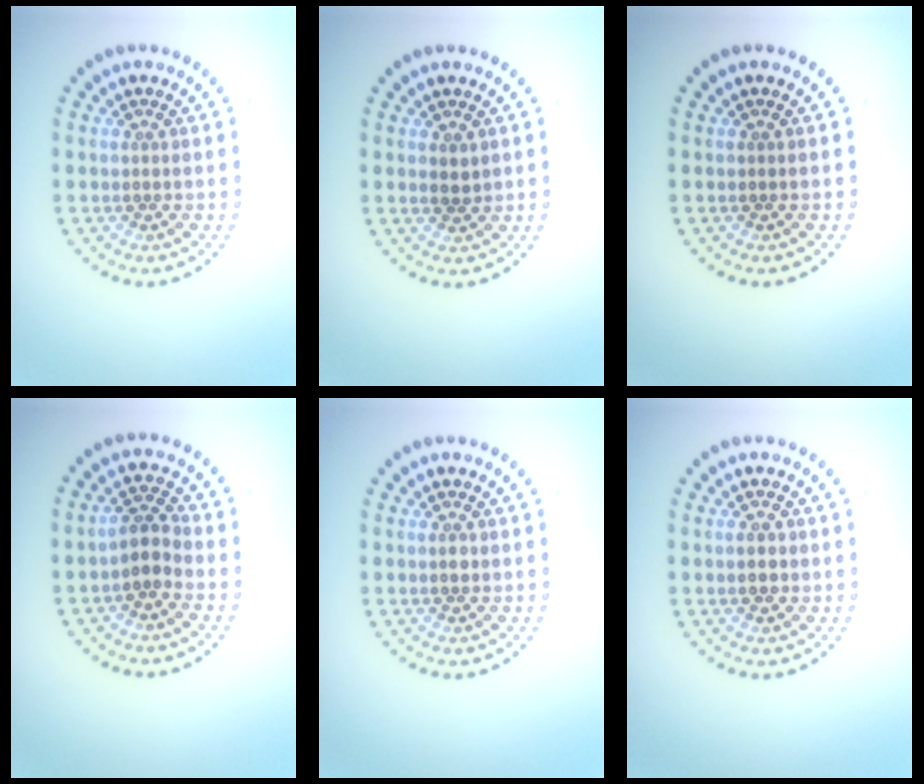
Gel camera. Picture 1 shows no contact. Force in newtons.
{"total": 1.1, "press": 1.1, "slide": 0.3}
{"total": 0.0}
{"total": 2.2, "press": 1.9, "slide": 1.2}
{"total": 0.8, "press": 0.7, "slide": 0.3}
{"total": 1.2, "press": 1.2, "slide": 0.0}